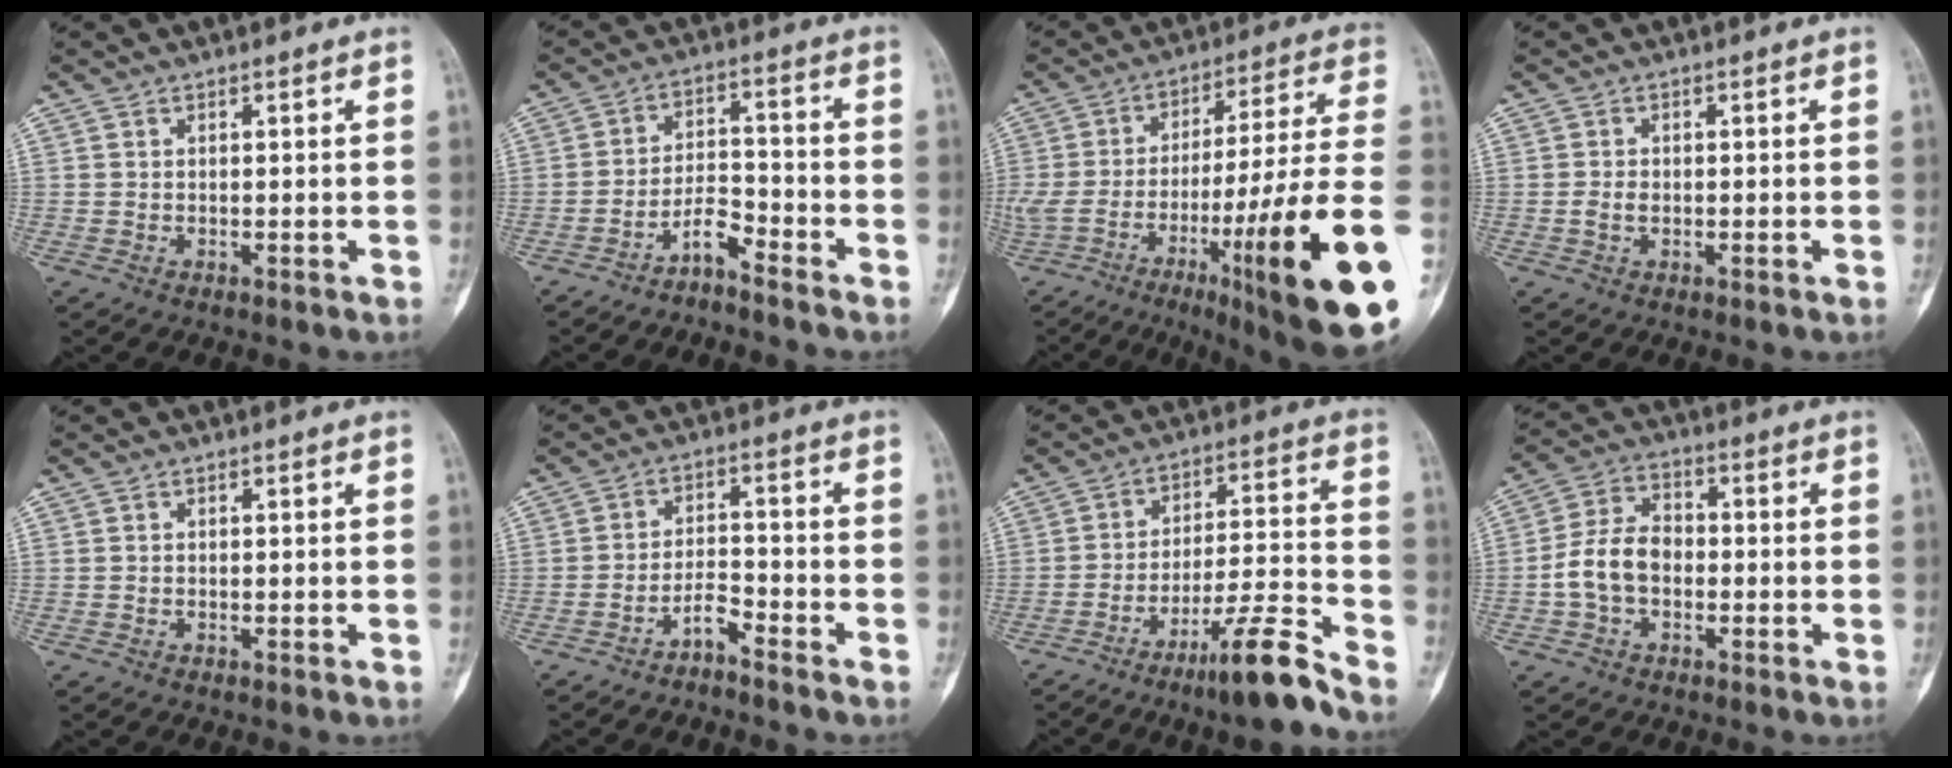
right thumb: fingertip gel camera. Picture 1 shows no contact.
{"total": 4.8, "force": [-4.0, 1.2, 2.4], "torque": [-0.037, 0.046, -0.076]}
{"total": 30.1, "force": [-10.1, 3.6, 28.2], "torque": [-0.416, 0.030, -0.158]}
{"total": 1.7, "force": [-0.3, 1.0, 1.3], "torque": [-0.025, 0.002, -0.006]}
{"total": 0.0}
{"total": 3.6, "force": [-3.1, 0.6, 1.7], "torque": [-0.028, 0.033, -0.060]}
{"total": 12.4, "force": [-9.2, 0.7, 8.3], "torque": [-0.134, 0.071, -0.155]}
{"total": 8.9, "force": [-1.7, 6.2, 6.2], "torque": [-0.113, 0.031, -0.041]}